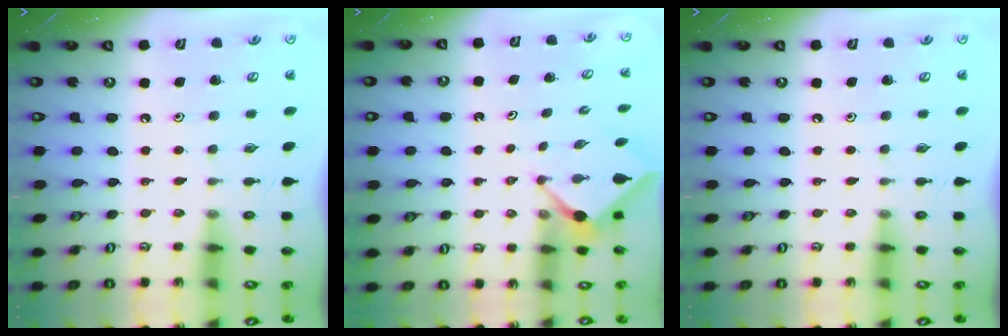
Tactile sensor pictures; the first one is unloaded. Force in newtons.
{"total": 2.5, "press": 2.5, "slide": 0.3}
{"total": 0.0}